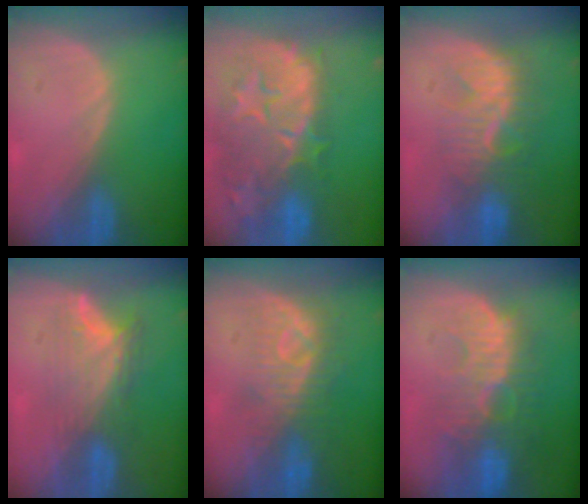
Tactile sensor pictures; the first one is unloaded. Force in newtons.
{"total": 14.0, "press": 11.9, "slide": 7.4}
{"total": 8.2, "press": 7.9, "slide": 2.3}
{"total": 7.9, "press": 6.8, "slide": 4.1}
{"total": 8.2, "press": 7.8, "slide": 2.5}
{"total": 11.0, "press": 9.7, "slide": 5.1}